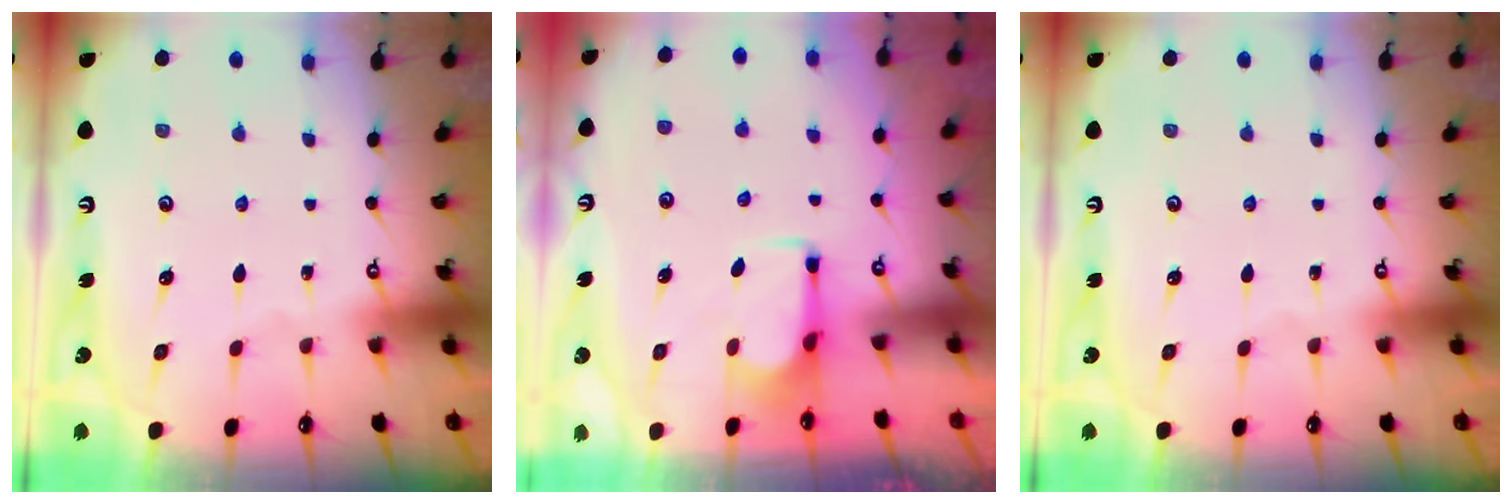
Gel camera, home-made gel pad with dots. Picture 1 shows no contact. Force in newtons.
{"total": 2.8, "press": 2.7, "slide": 0.8}
{"total": 0.0}